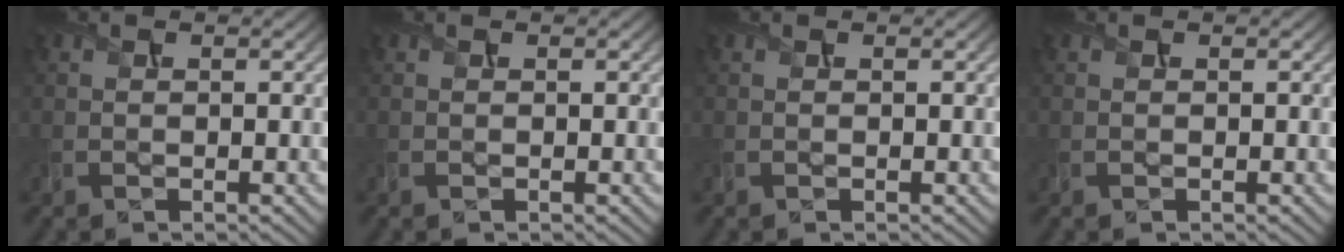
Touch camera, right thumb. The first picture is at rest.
{"total": 0.0}
{"total": 0.0}
{"total": 0.0}